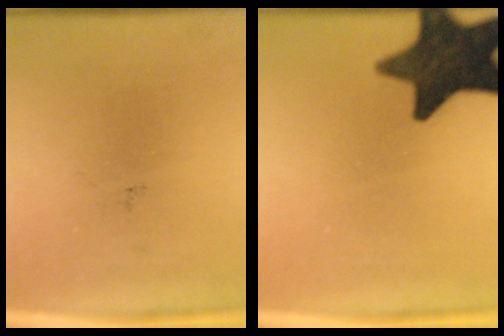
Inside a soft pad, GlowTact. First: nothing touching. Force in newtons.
{"total": 14.9}